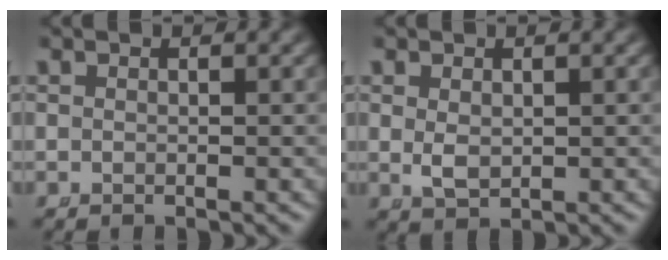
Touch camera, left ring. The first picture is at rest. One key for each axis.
{"total": 1.6, "fx": 0.1, "fy": 1.0, "fz": 1.3, "tx": -0.034, "ty": -0.018, "tz": 0.019}